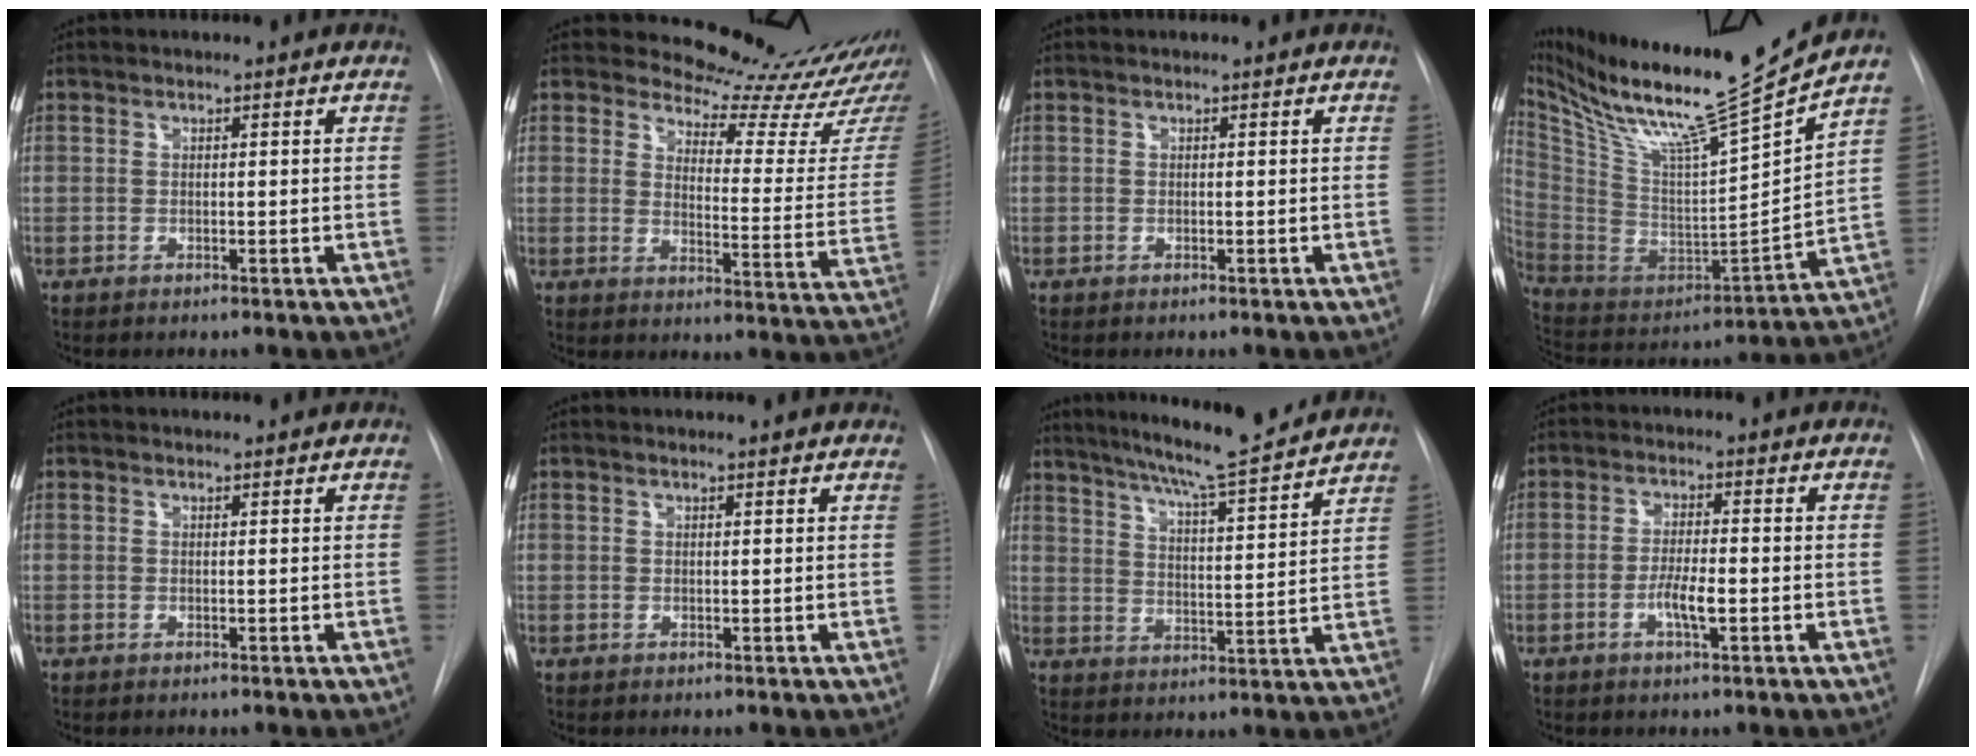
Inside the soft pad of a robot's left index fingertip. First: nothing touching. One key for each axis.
{"total": 15.7, "fx": 15.1, "fy": 1.7, "fz": 3.9, "tx": -0.043, "ty": -0.114, "tz": 0.163}
{"total": 0.0}
{"total": 23.3, "fx": 18.9, "fy": -1.2, "fz": 13.6, "tx": -0.245, "ty": -0.047, "tz": 0.324}
{"total": 0.9, "fx": 0.7, "fy": 0.5, "fz": 0.1, "tx": -0.007, "ty": 0.006, "tz": 0.003}
{"total": 3.3, "fx": 3.1, "fy": 0.6, "fz": 0.9, "tx": -0.014, "ty": 0.006, "tz": 0.022}
{"total": 16.9, "fx": 15.1, "fy": 0.3, "fz": 7.7, "tx": -0.122, "ty": -0.018, "tz": 0.212}
{"total": 4.1, "fx": -2.0, "fy": 0.6, "fz": 3.5, "tx": -0.067, "ty": -0.006, "tz": -0.036}